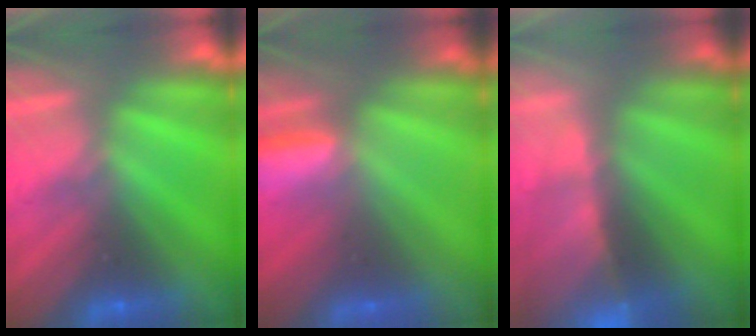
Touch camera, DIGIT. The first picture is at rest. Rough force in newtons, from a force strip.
{"total": 2.8}
{"total": 9.3}